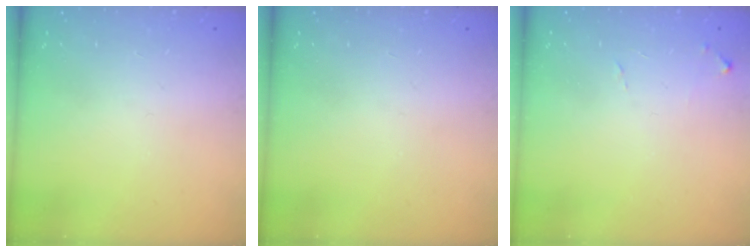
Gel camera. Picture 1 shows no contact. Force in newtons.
{"total": 0.0}
{"total": 5.4, "press": 5.4, "slide": 0.4}